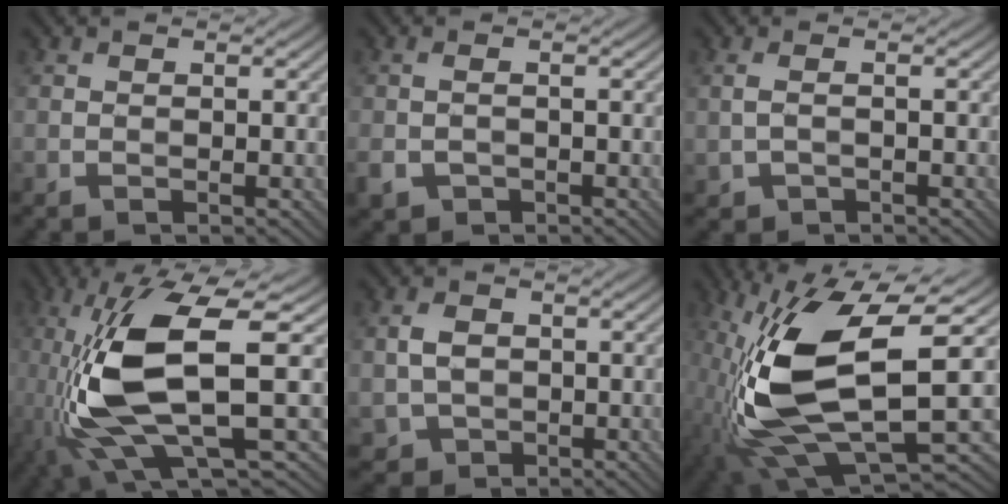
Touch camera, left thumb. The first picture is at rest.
{"total": 2.3, "force": [-1.0, 1.5, 1.4], "torque": [-0.041, -0.006, -0.021]}
{"total": 1.6, "force": [-0.3, 0.9, 1.4], "torque": [-0.041, 0.000, -0.002]}
{"total": 13.0, "force": [-2.3, 3.6, 12.3], "torque": [-0.258, -0.008, -0.042]}
{"total": 3.8, "force": [-0.3, 3.2, 2.1], "torque": [-0.050, 0.000, -0.006]}
{"total": 16.0, "force": [-1.4, 6.1, 14.7], "torque": [-0.320, -0.012, -0.019]}